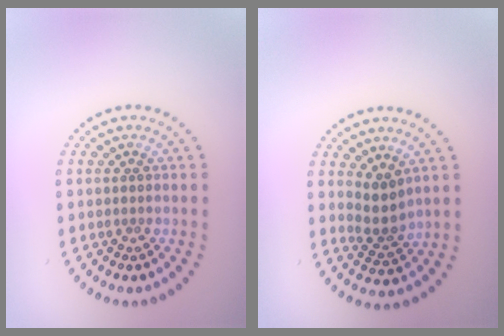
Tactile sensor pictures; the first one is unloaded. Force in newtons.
{"total": 2.5, "press": 1.9, "slide": 1.6}